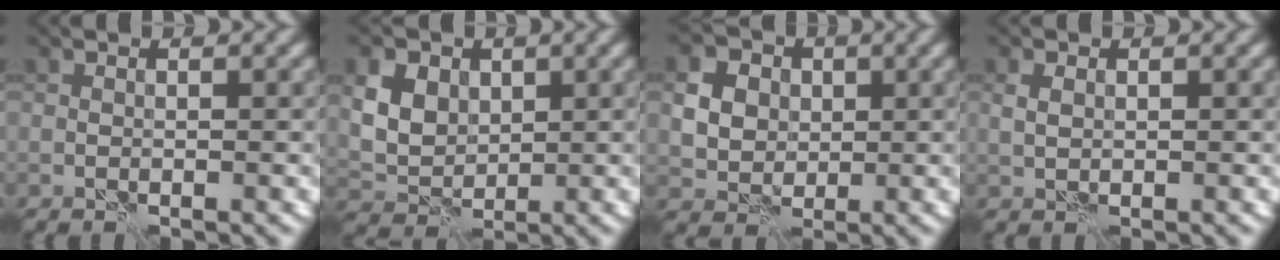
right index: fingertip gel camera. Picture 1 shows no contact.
{"total": 8.8, "force": [3.3, 6.7, 4.6], "torque": [-0.096, 0.025, 0.044]}
{"total": 6.8, "force": [1.7, 5.7, 3.3], "torque": [-0.072, 0.022, 0.028]}
{"total": 1.3, "force": [0.2, 0.9, 0.9], "torque": [-0.022, 0.001, 0.006]}